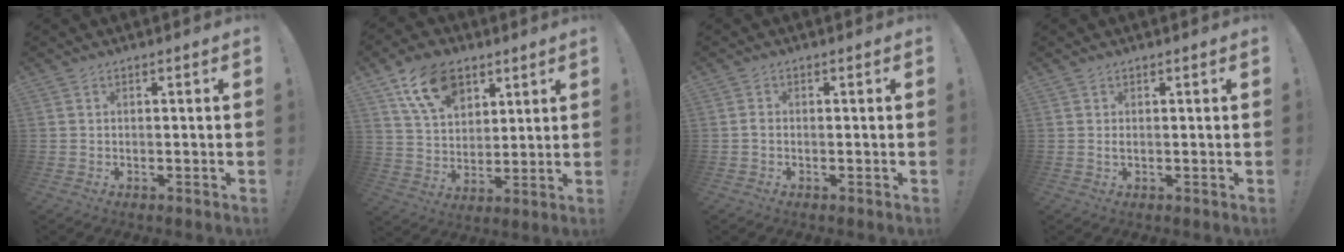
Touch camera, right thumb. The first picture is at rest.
{"total": 14.5, "force": [8.3, 9.2, 7.6], "torque": [-0.123, -0.033, 0.156]}
{"total": 1.0, "force": [-0.5, 0.5, 0.8], "torque": [-0.023, 0.005, -0.007]}
{"total": 0.6, "force": [0.1, 0.2, 0.6], "torque": [-0.013, 0.001, 0.001]}